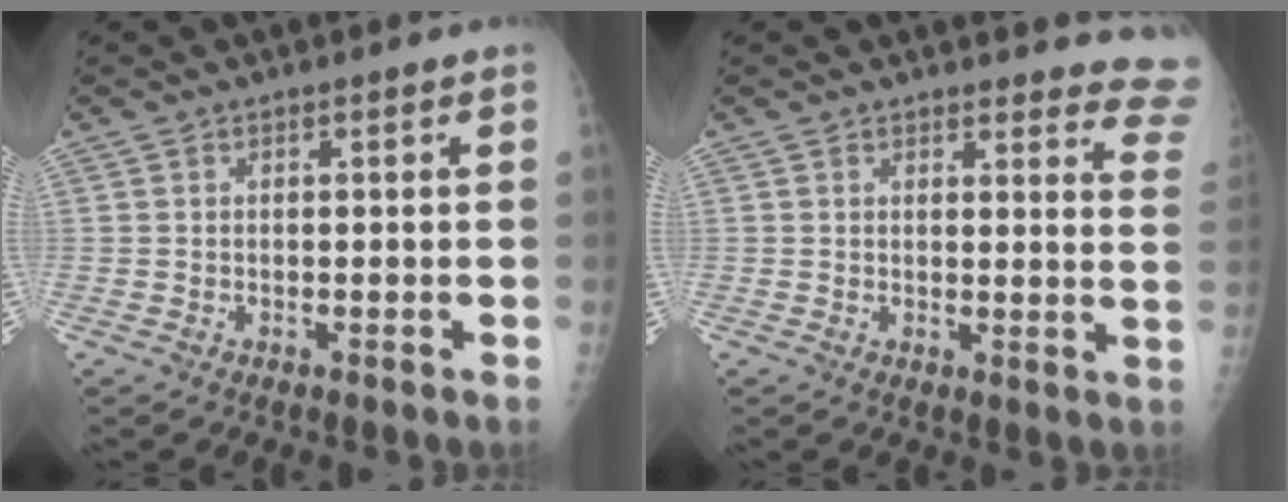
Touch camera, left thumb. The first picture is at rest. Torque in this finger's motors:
{"motor_torque": [0.13, 0.13, -0.13, -0.16, 0.05]}